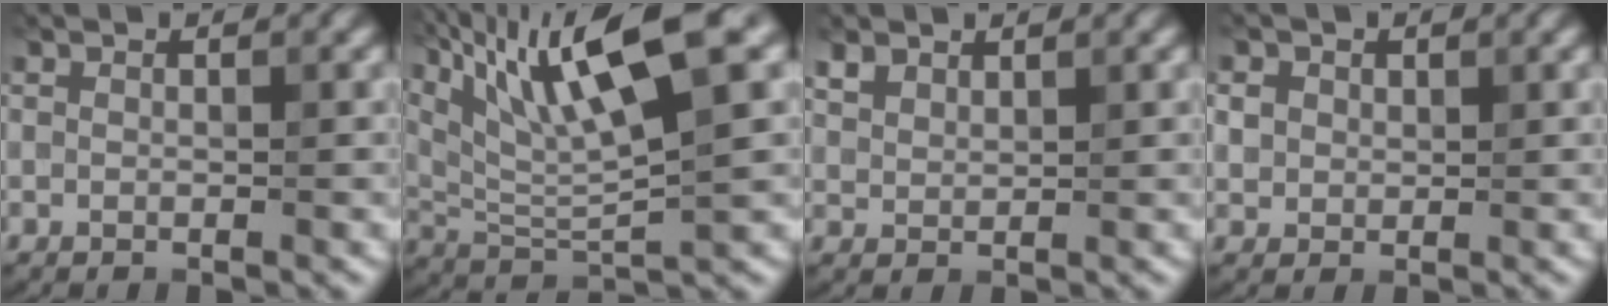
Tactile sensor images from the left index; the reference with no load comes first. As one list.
[{"total": 12.8, "force": [6.6, 2.5, 10.7], "torque": [-0.186, 0.016, 0.120]}, {"total": 1.9, "force": [1.5, 1.0, 0.5], "torque": [-0.020, 0.003, 0.035]}, {"total": 1.7, "force": [0.5, 1.5, 0.5], "torque": [-0.014, -0.007, 0.014]}]